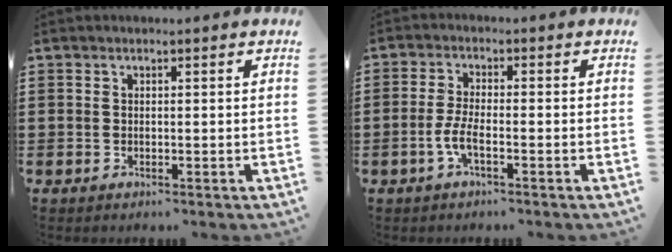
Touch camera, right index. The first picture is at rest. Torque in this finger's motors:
{"motor_torque": [1.48, 0.66, 0.35, 0.10]}